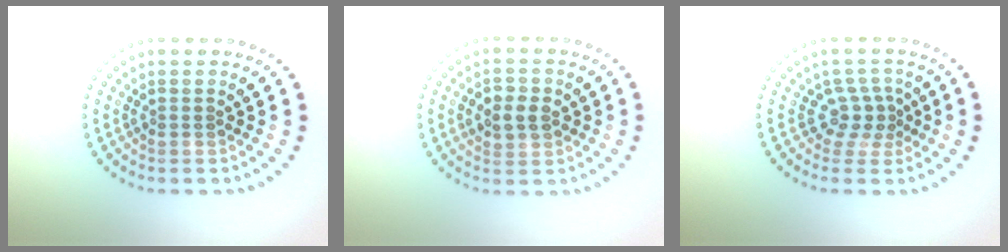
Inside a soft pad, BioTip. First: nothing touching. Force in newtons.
{"total": 2.8, "press": 2.8, "slide": 0.3}
{"total": 2.5, "press": 1.7, "slide": 1.8}